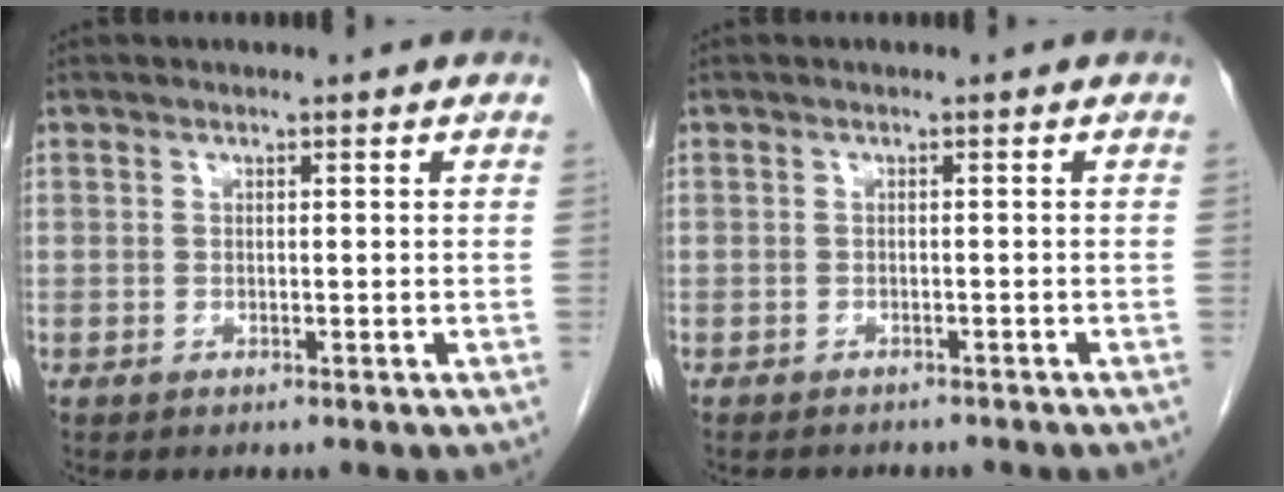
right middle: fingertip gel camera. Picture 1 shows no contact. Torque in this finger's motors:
{"motor_torque": [-0.11, 0.13, -0.01, 0.01]}